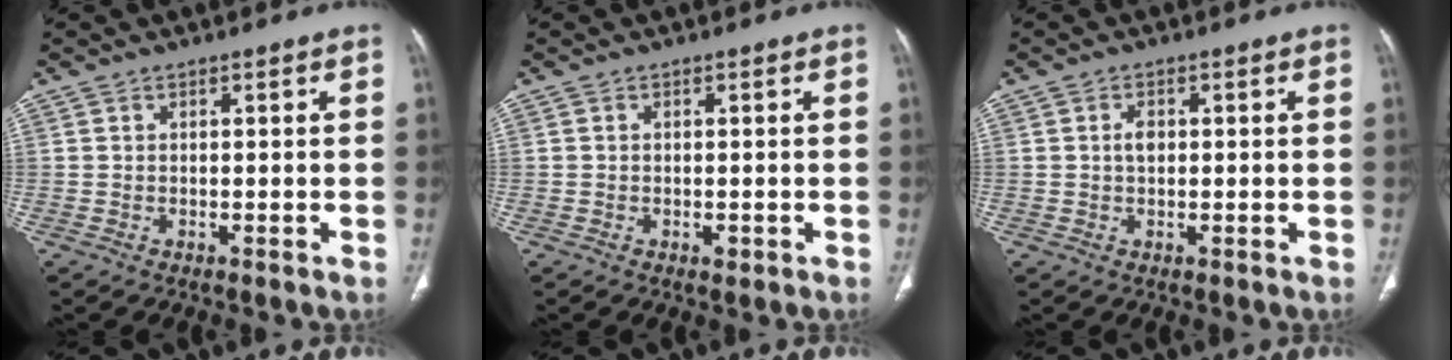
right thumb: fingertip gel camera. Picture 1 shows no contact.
{"total": 1.1, "force": [-0.4, 0.7, 0.8], "torque": [-0.009, -0.002, -0.004]}
{"total": 1.9, "force": [0.2, 1.2, 1.5], "torque": [-0.025, 0.003, 0.002]}